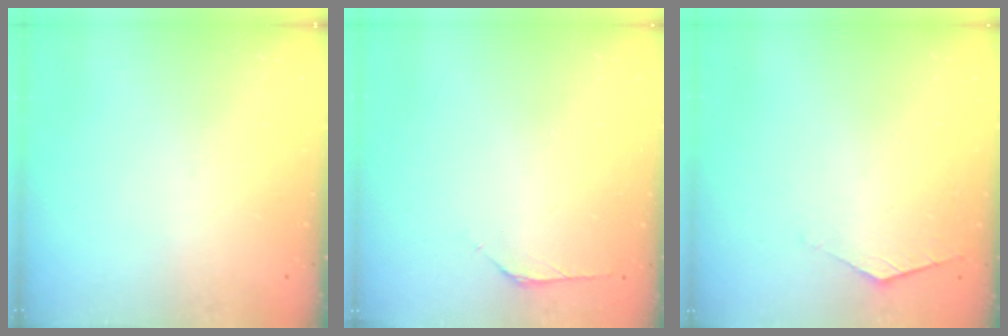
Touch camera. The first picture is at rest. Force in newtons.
{"total": 1.1, "press": 1.0, "slide": 0.5}
{"total": 1.4, "press": 1.4, "slide": 0.3}